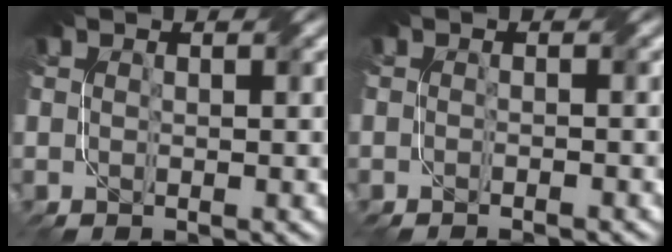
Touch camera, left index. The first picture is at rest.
{"total": 1.8, "force": [-1.5, 0.3, 0.9], "torque": [0.004, 0.003, -0.020]}